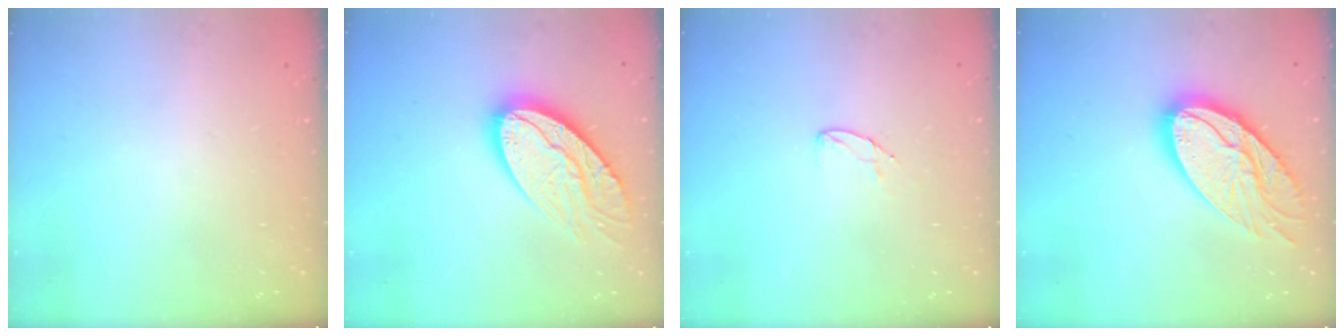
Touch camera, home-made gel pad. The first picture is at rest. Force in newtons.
{"total": 16.9, "press": 16.9, "slide": 1.0}
{"total": 5.3, "press": 5.3, "slide": 0.4}
{"total": 20.5, "press": 20.5, "slide": 2.0}